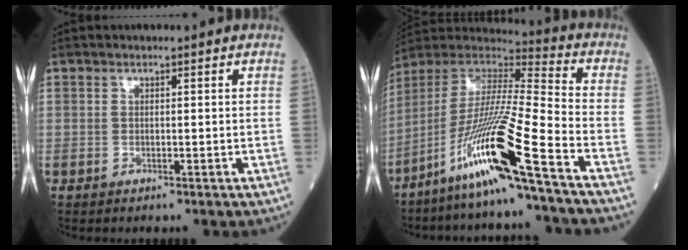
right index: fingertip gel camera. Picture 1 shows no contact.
{"total": 17.9, "force": [-10.5, -1.4, 14.5], "torque": [-0.305, -0.030, -0.202]}